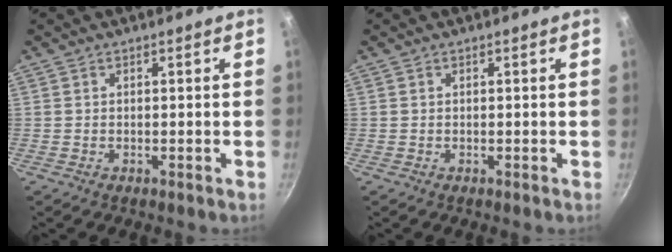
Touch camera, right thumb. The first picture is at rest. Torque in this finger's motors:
{"motor_torque": [-0.01, 0.00, -0.04, 0.01, 0.08]}